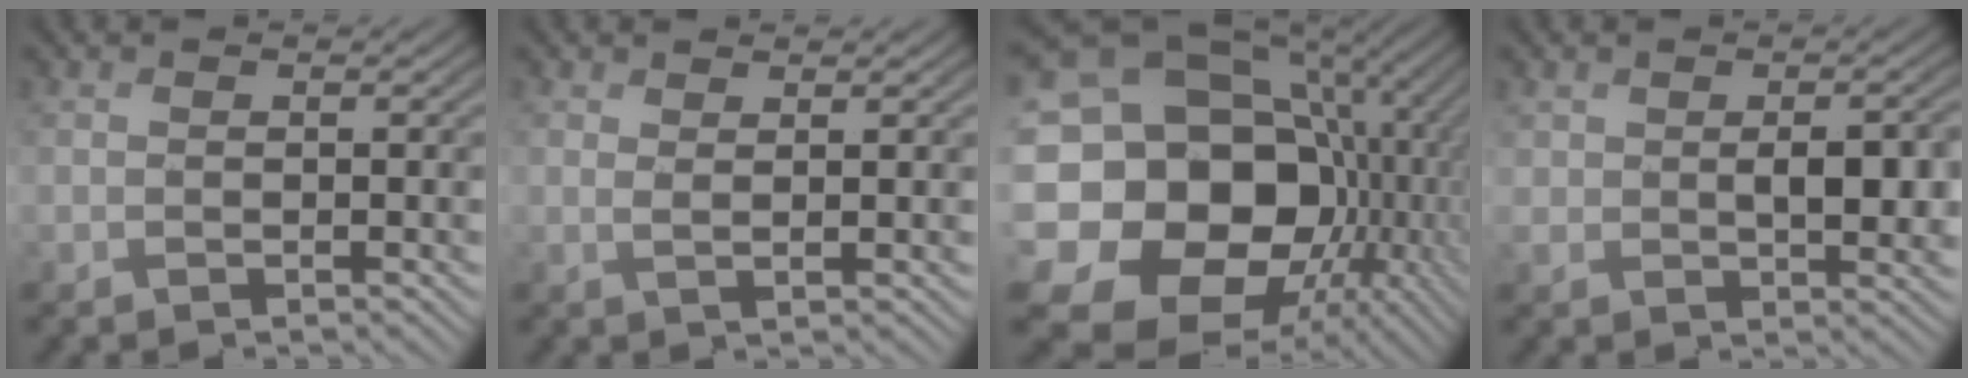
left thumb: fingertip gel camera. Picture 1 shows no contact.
{"total": 1.7, "force": [1.1, 0.4, 1.2], "torque": [-0.026, 0.001, 0.017]}
{"total": 21.2, "force": [-2.6, 16.7, 12.7], "torque": [-0.274, -0.014, -0.043]}
{"total": 5.4, "force": [0.6, 3.2, 4.2], "torque": [-0.077, -0.009, 0.018]}